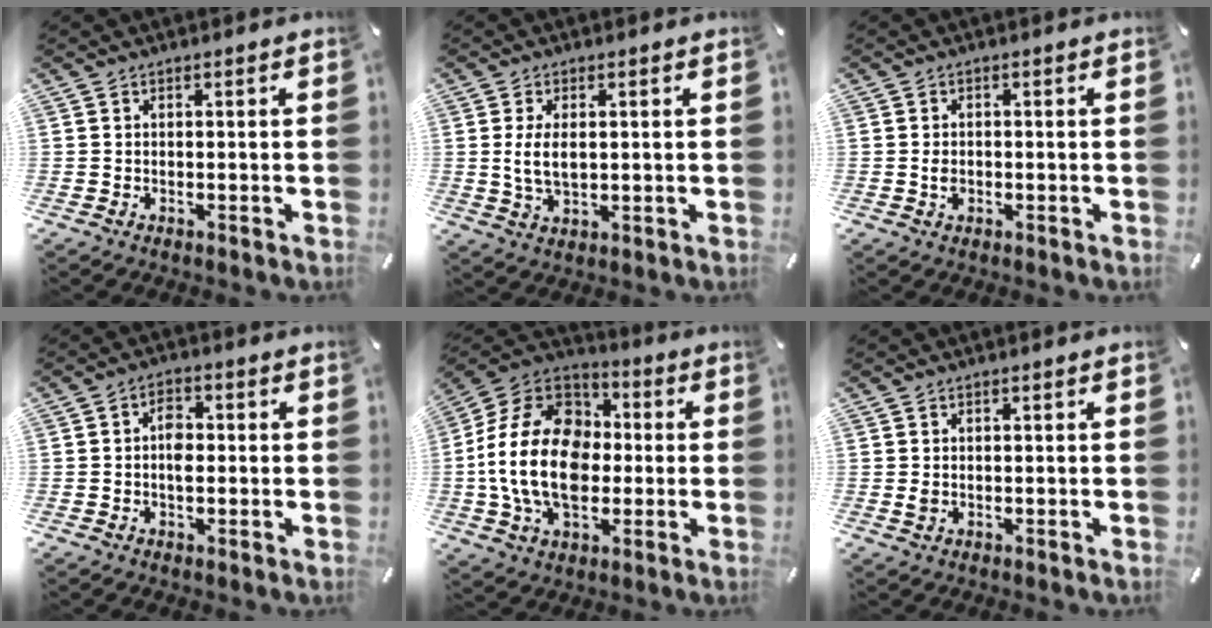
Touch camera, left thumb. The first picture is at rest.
{"total": 6.4, "force": [0.7, 3.3, 5.4], "torque": [-0.127, 0.002, 0.008]}
{"total": 1.9, "force": [-0.3, 1.3, 1.3], "torque": [-0.027, 0.002, -0.006]}
{"total": 4.1, "force": [-0.2, 2.6, 3.2], "torque": [-0.051, 0.006, -0.006]}
{"total": 20.5, "force": [-2.7, 15.5, 13.1], "torque": [-0.273, 0.016, -0.051]}
{"total": 1.0, "force": [0.0, 0.9, 0.5], "torque": [-0.004, -0.001, -0.002]}